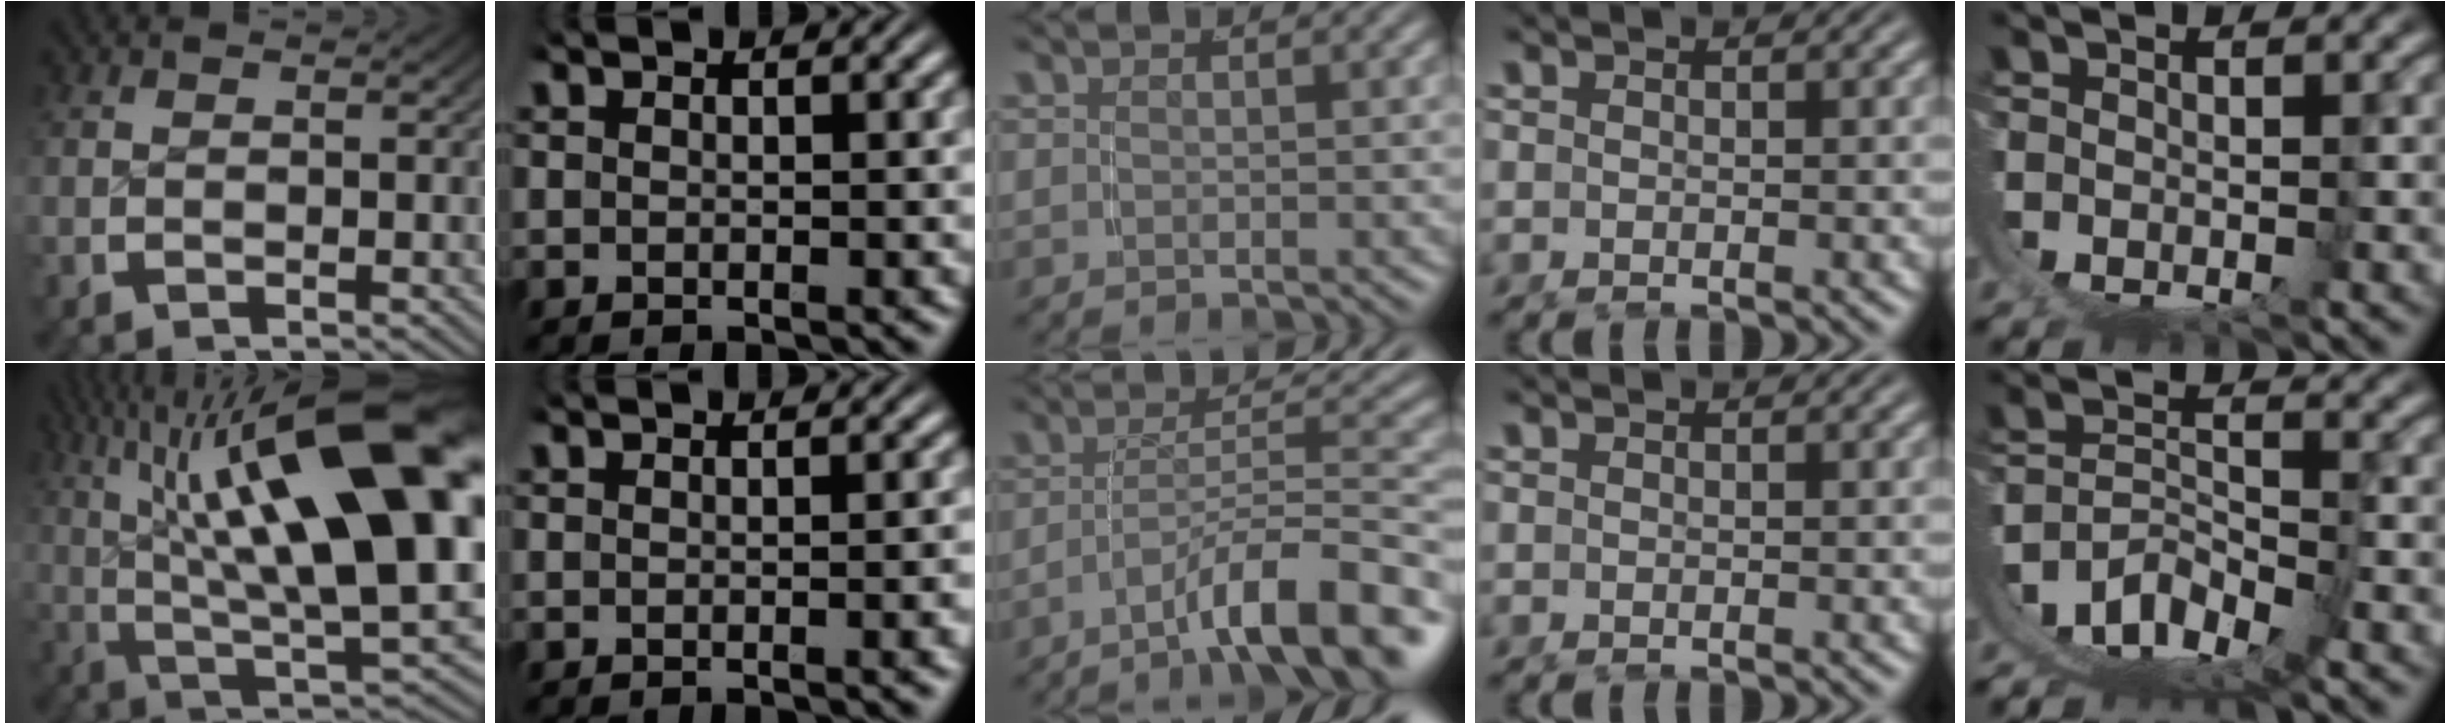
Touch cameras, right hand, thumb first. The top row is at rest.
{"thumb": {"total": 18.3, "force": [2.2, 8.1, 16.3], "torque": [-0.254, -0.024, 0.051]}, "index": {"total": 0.6, "force": [-0.3, -0.2, 0.5], "torque": [-0.007, 0.006, -0.007]}, "middle": {"total": 7.2, "force": [-4.6, 0.8, 5.5], "torque": [-0.077, -0.001, -0.069]}, "little": {"total": 10.9, "force": [-1.1, 8.7, 6.5], "torque": [-0.166, -0.043, -0.009]}}